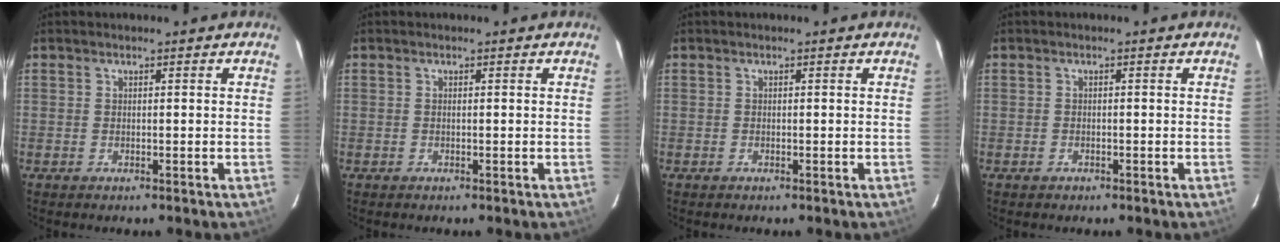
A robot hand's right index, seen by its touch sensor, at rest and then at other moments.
{"total": 0.0}
{"total": 0.0}
{"total": 1.0, "force": [-0.7, 0.8, 0.1], "torque": [-0.002, 0.003, -0.010]}